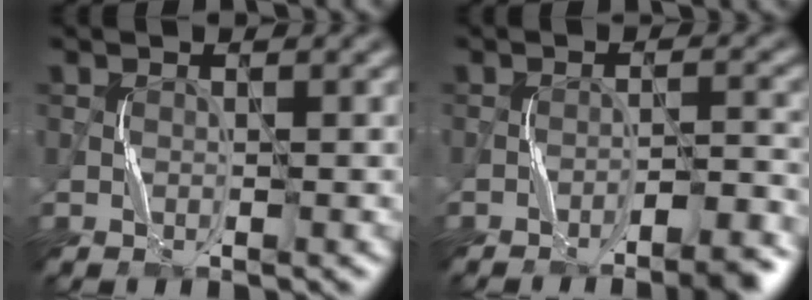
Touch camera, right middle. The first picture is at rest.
{"total": 4.7, "force": [-3.7, 0.6, 2.8], "torque": [-0.042, 0.015, -0.052]}